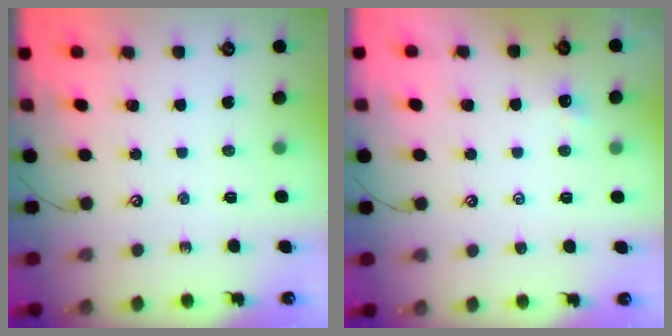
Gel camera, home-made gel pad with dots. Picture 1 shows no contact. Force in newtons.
{"total": 0.5, "press": 0.4, "slide": 0.3}